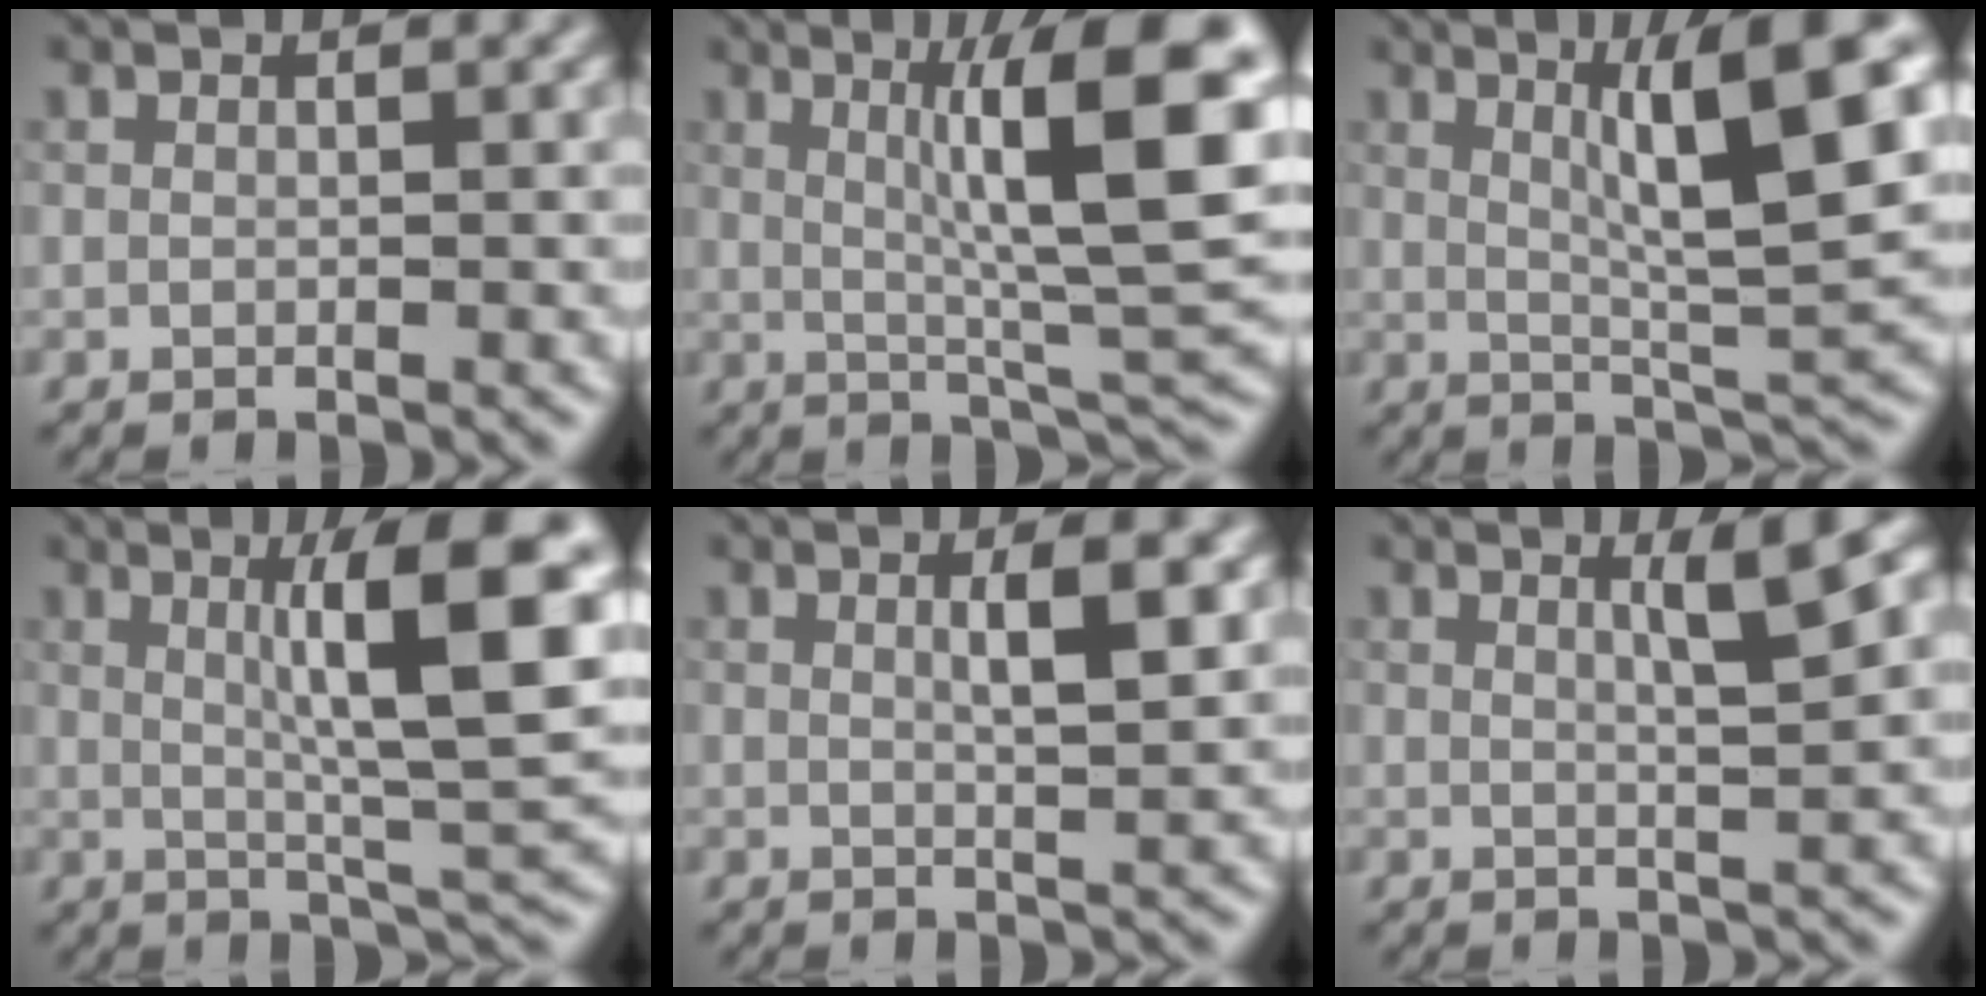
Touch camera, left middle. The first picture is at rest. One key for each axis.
{"total": 11.3, "fx": 2.3, "fy": 1.9, "fz": 10.8, "tx": -0.147, "ty": 0.011, "tz": 0.038}
{"total": 9.6, "fx": 3.0, "fy": 1.5, "fz": 9.0, "tx": -0.120, "ty": 0.004, "tz": 0.053}
{"total": 10.1, "fx": 2.1, "fy": 1.5, "fz": 9.7, "tx": -0.131, "ty": 0.004, "tz": 0.035}
{"total": 3.0, "fx": 0.8, "fy": 0.6, "fz": 2.8, "tx": -0.037, "ty": 0.004, "tz": 0.010}
{"total": 3.2, "fx": 1.3, "fy": 0.4, "fz": 2.9, "tx": -0.036, "ty": 0.006, "tz": 0.019}